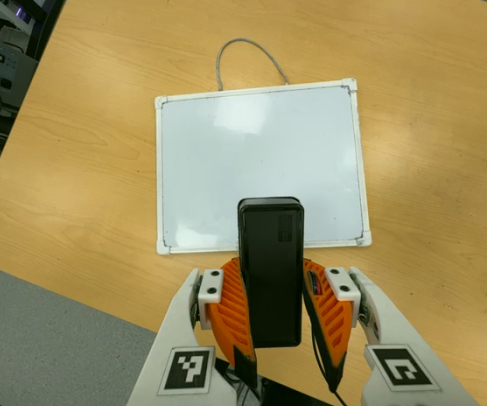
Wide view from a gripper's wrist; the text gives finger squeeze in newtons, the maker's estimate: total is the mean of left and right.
{"total": 6.2, "left": 5.5, "right": 6.9}